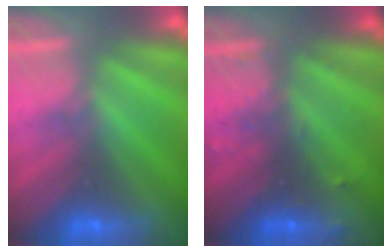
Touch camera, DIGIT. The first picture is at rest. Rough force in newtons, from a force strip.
{"total": 2.9}